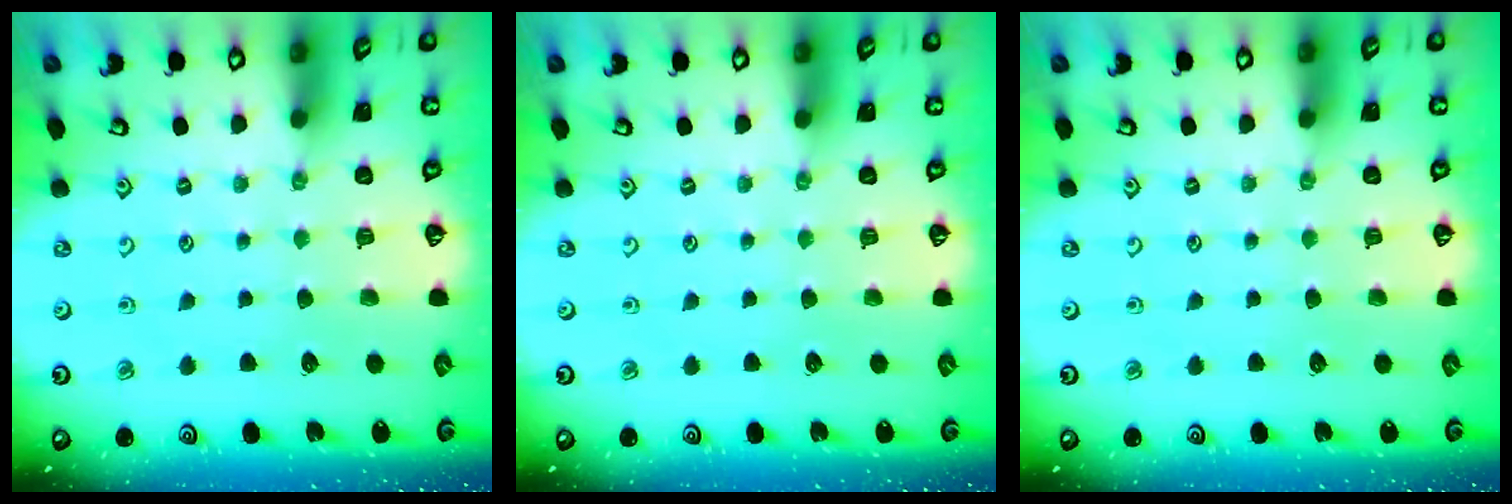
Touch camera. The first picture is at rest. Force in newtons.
{"total": 0.0}
{"total": 0.0}